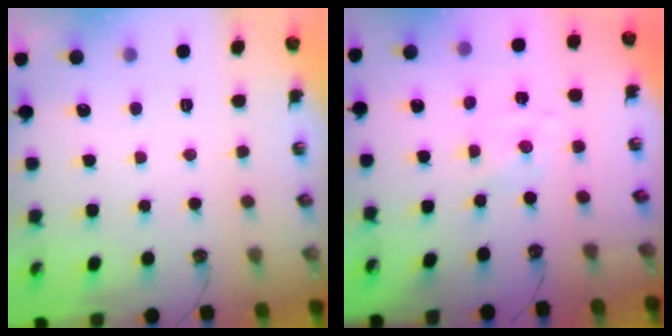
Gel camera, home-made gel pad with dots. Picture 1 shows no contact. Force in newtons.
{"total": 0.6, "press": 0.6, "slide": 0.2}